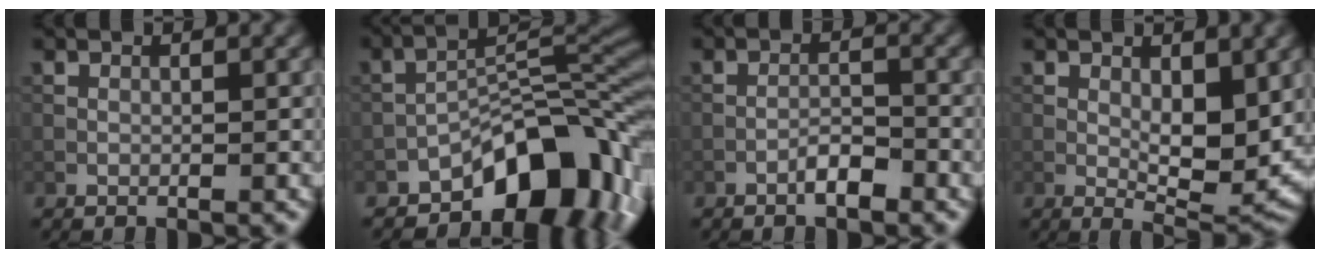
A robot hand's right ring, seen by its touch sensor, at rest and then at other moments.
{"total": 10.8, "force": [-6.1, 5.1, 7.3], "torque": [-0.082, 0.012, -0.113]}
{"total": 2.0, "force": [-1.4, 0.5, 1.4], "torque": [-0.022, 0.007, -0.027]}
{"total": 5.8, "force": [0.5, 2.6, 5.1], "torque": [-0.085, -0.016, 0.015]}